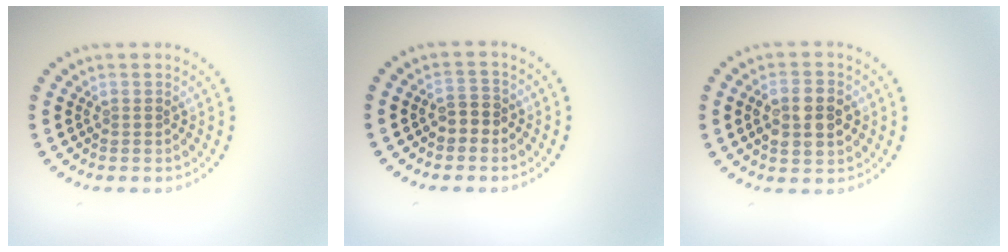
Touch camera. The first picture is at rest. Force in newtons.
{"total": 1.9, "press": 1.7, "slide": 0.7}
{"total": 4.3, "press": 4.3, "slide": 0.4}